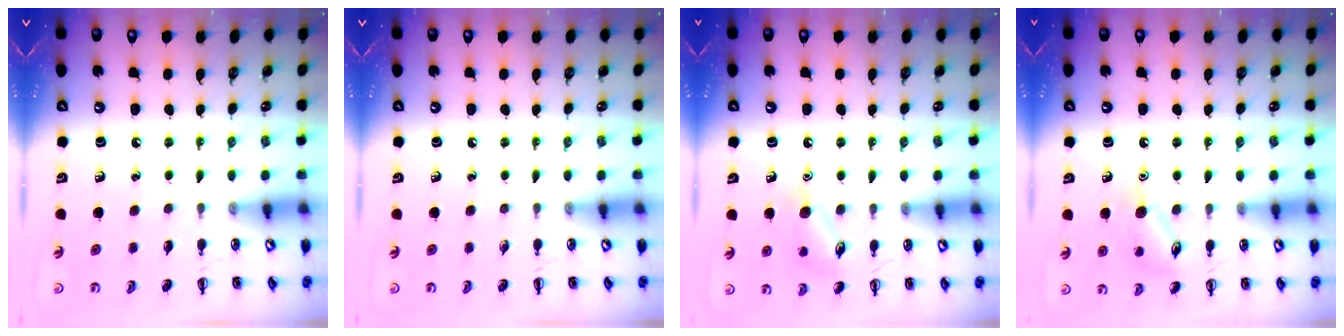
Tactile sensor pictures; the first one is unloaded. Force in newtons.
{"total": 0.0}
{"total": 8.8, "press": 8.7, "slide": 1.0}
{"total": 9.5, "press": 9.5, "slide": 0.9}